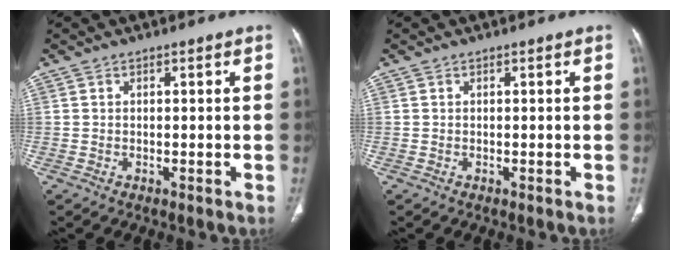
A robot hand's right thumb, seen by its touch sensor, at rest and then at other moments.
{"total": 0.0}